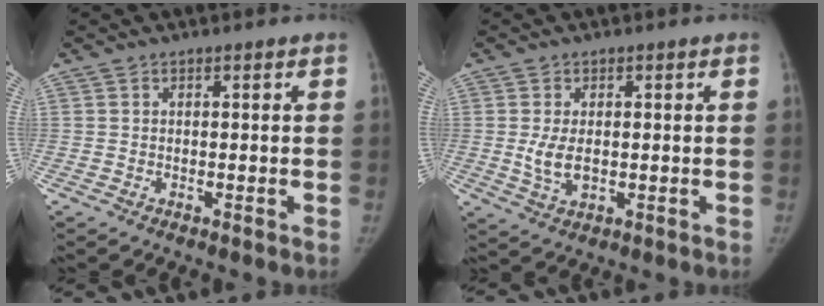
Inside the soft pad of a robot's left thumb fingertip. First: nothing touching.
{"total": 5.0, "force": [-0.1, 3.0, 4.0], "torque": [-0.078, -0.008, 0.005]}